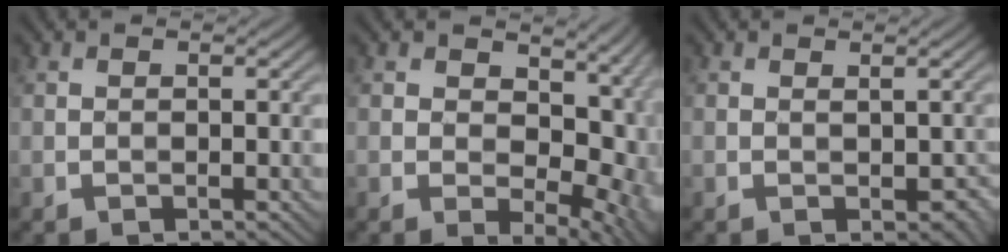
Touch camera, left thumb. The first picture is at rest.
{"total": 11.9, "force": [0.8, 7.0, 9.6], "torque": [-0.123, -0.003, 0.028]}
{"total": 1.4, "force": [0.0, 0.8, 1.1], "torque": [-0.014, -0.003, 0.005]}